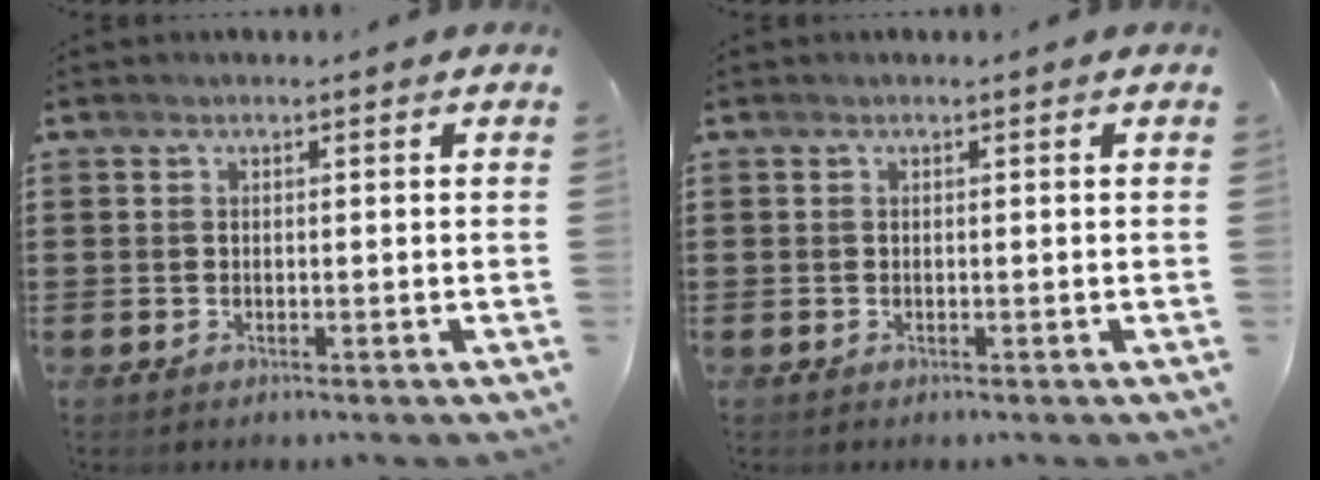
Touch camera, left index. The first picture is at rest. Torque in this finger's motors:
{"motor_torque": [-0.05, -0.07, -0.03, -0.01]}